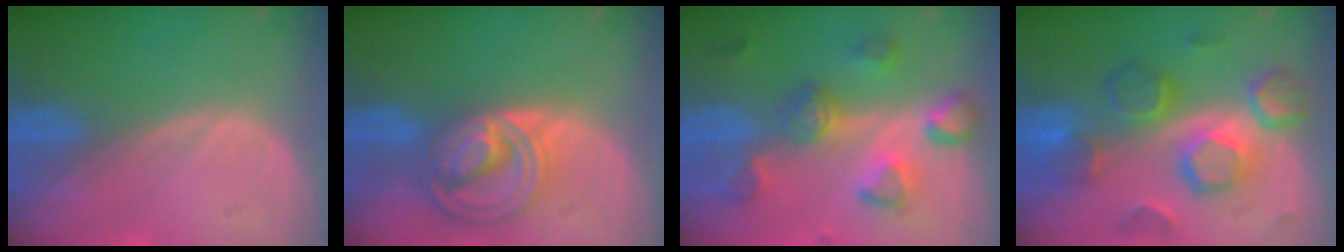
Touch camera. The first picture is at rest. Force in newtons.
{"total": 8.5, "press": 7.3, "slide": 4.4}
{"total": 8.1, "press": 7.8, "slide": 2.3}
{"total": 9.5, "press": 9.5, "slide": 0.4}